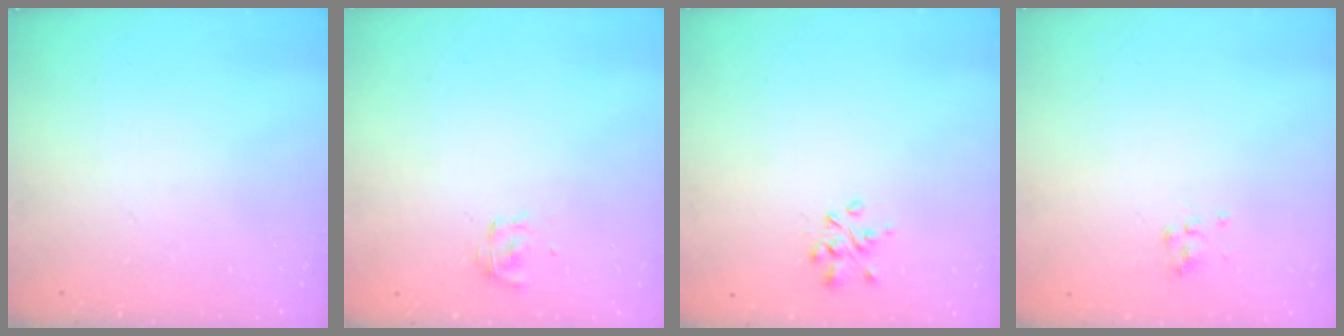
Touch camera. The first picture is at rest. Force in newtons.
{"total": 2.3, "press": 2.1, "slide": 0.9}
{"total": 2.0, "press": 1.9, "slide": 0.5}
{"total": 3.3, "press": 2.9, "slide": 1.4}